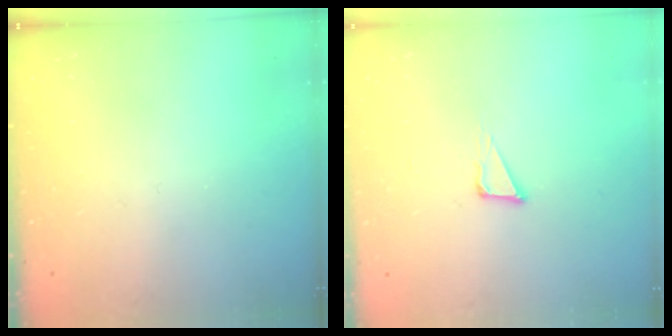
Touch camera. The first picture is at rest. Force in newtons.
{"total": 3.8, "press": 3.7, "slide": 0.8}